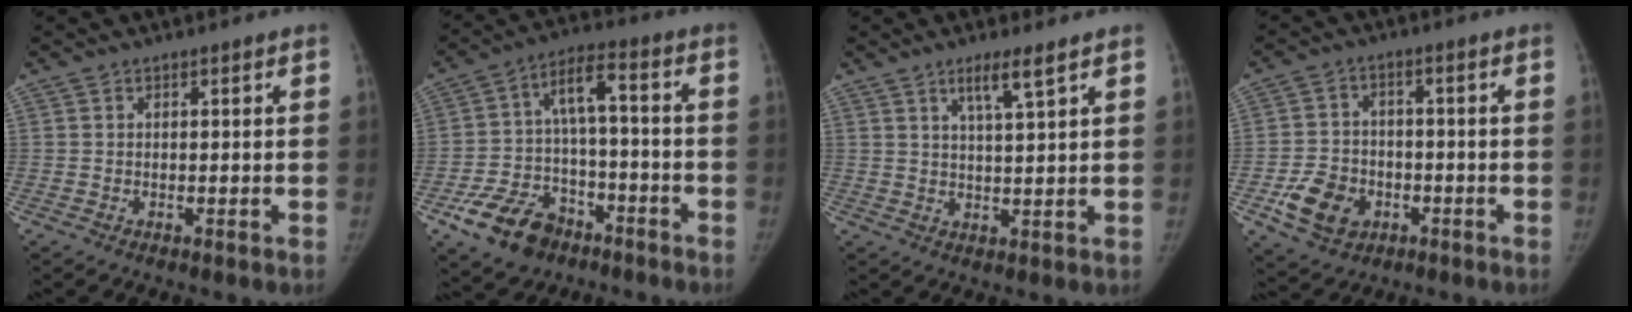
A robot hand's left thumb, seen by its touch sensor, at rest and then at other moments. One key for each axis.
{"total": 14.8, "fx": -8.4, "fy": 9.2, "fz": 7.9, "tx": -0.127, "ty": 0.059, "tz": -0.149}
{"total": 4.7, "fx": 2.9, "fy": 0.2, "fz": 3.6, "tx": -0.067, "ty": -0.021, "tz": 0.056}
{"total": 9.4, "fx": -3.7, "fy": 7.2, "fz": 4.7, "tx": -0.064, "ty": 0.016, "tz": -0.061}